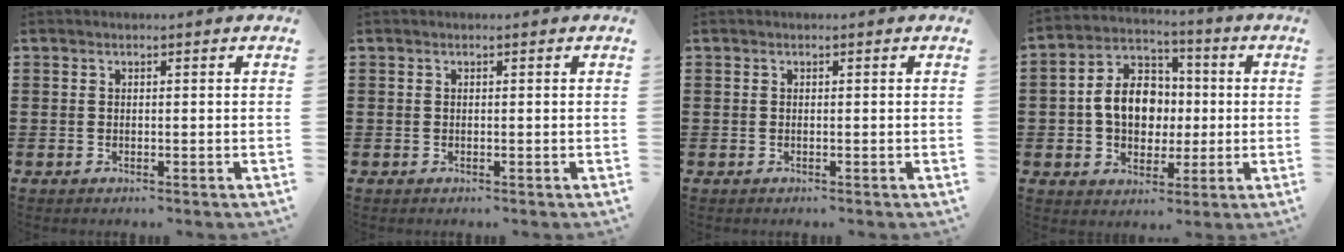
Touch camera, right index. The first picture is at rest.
{"total": 0.0}
{"total": 0.0}
{"total": 9.5, "force": [-0.4, 7.1, 6.3], "torque": [-0.143, 0.016, -0.012]}